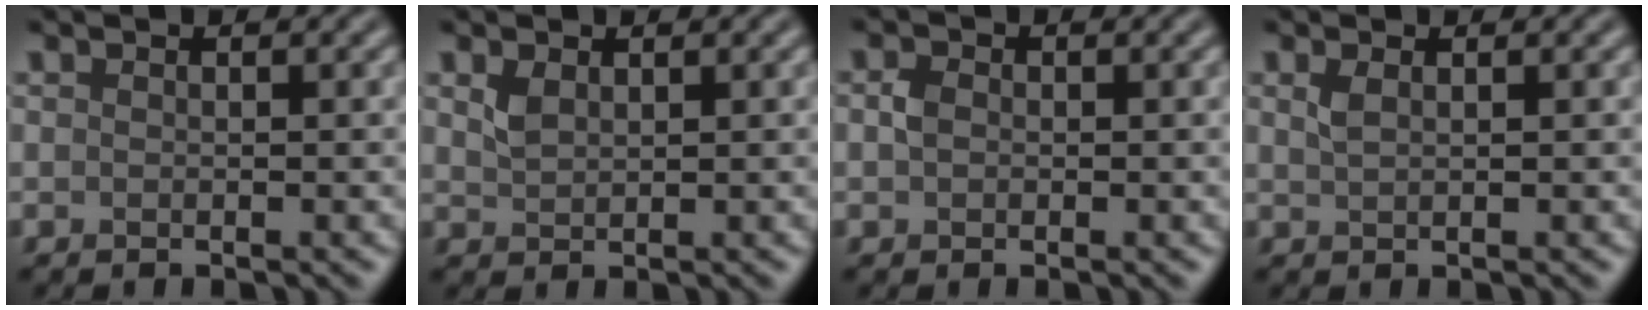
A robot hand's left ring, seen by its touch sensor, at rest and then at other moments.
{"total": 1.3, "force": [0.8, 0.7, 0.8], "torque": [-0.021, 0.001, 0.021]}
{"total": 1.3, "force": [0.0, 1.1, 0.7], "torque": [-0.015, 0.002, -0.004]}
{"total": 1.0, "force": [0.6, 0.4, 0.8], "torque": [-0.019, 0.002, 0.014]}